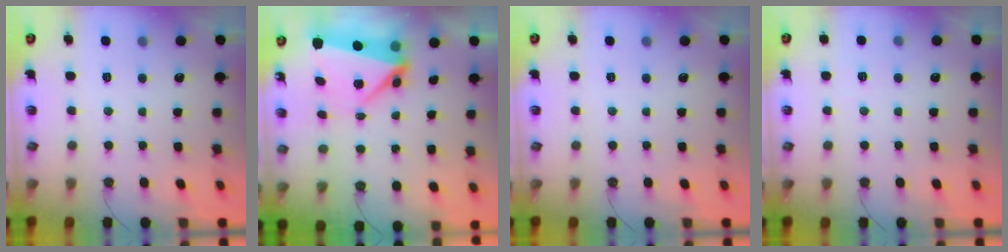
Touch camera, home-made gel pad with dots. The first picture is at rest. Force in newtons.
{"total": 6.3, "press": 6.2, "slide": 1.1}
{"total": 0.0}
{"total": 2.4, "press": 2.3, "slide": 0.6}